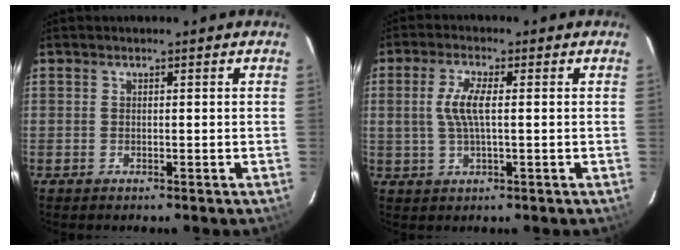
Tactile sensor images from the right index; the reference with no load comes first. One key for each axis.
{"total": 5.6, "fx": 0.5, "fy": 1.4, "fz": 5.3, "tx": -0.106, "ty": 0.002, "tz": 0.013}